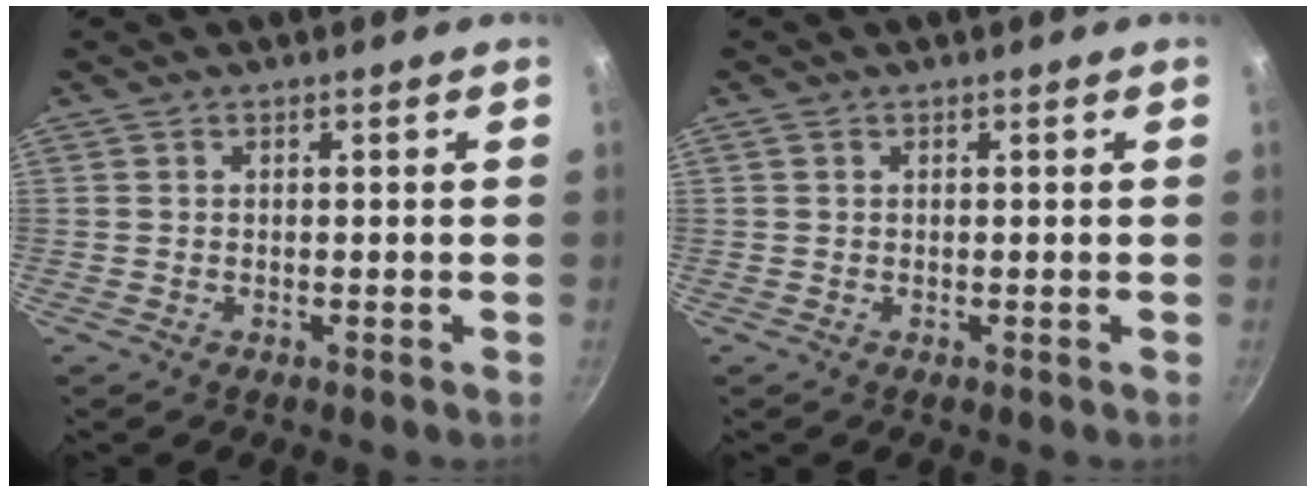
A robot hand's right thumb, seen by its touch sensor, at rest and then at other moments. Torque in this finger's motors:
{"motor_torque": [-0.11, 0.07, -0.38, 0.17, -0.04]}